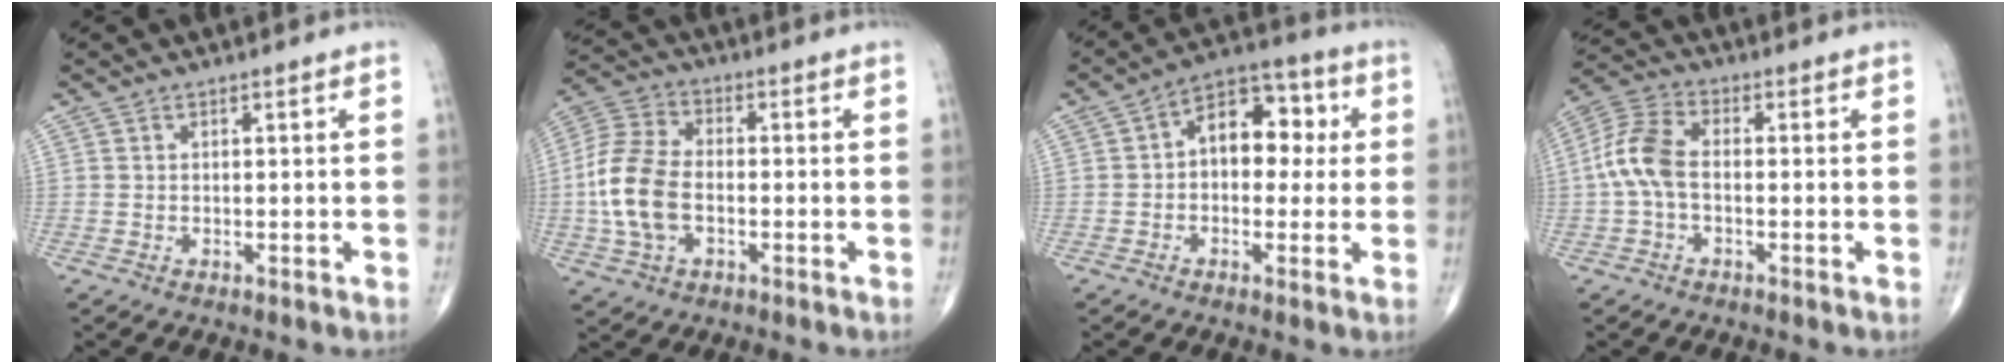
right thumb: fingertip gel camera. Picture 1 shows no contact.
{"total": 12.2, "force": [-1.9, 7.5, 9.5], "torque": [-0.202, 0.022, -0.042]}
{"total": 11.3, "force": [1.3, 7.3, 8.5], "torque": [-0.082, 0.031, 0.008]}
{"total": 8.2, "force": [-0.8, 4.5, 6.8], "torque": [-0.154, 0.025, -0.026]}